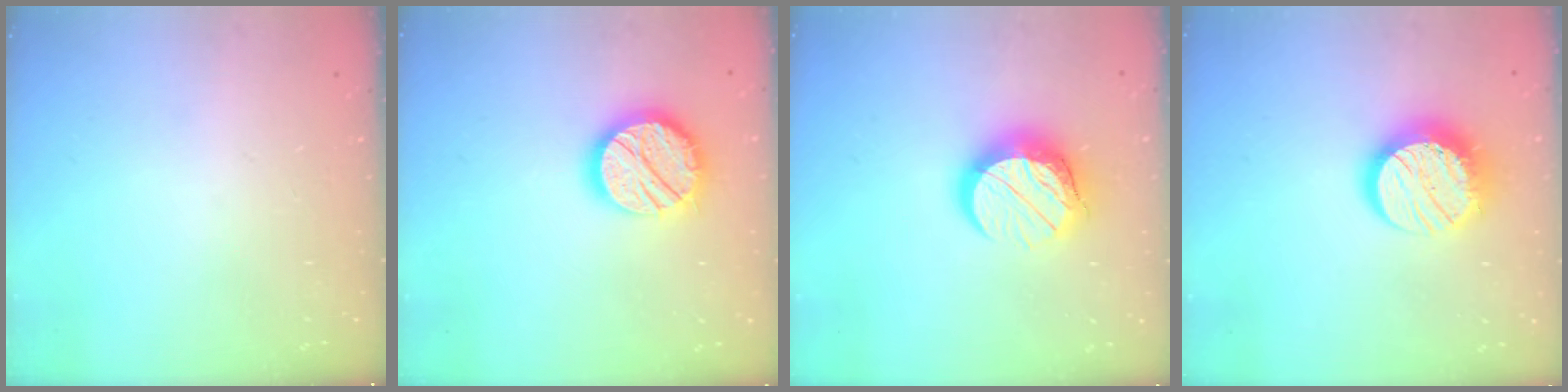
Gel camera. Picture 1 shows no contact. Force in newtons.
{"total": 16.3, "press": 16.2, "slide": 1.6}
{"total": 12.4, "press": 12.3, "slide": 1.3}
{"total": 14.3, "press": 14.3, "slide": 1.0}